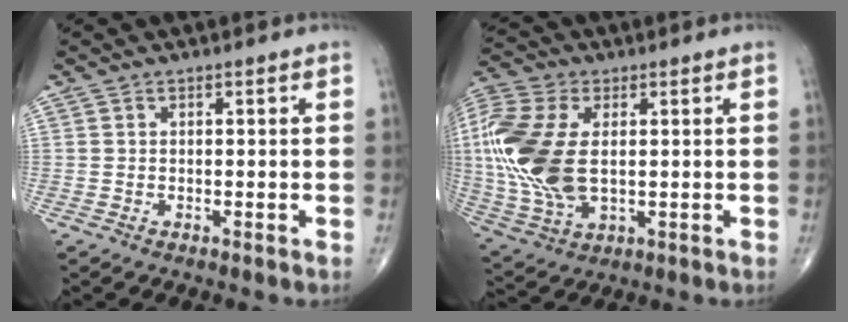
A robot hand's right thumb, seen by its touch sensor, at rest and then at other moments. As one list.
[{"total": 19.5, "force": [1.6, 11.1, 16.0], "torque": [-0.383, -0.010, 0.033]}]